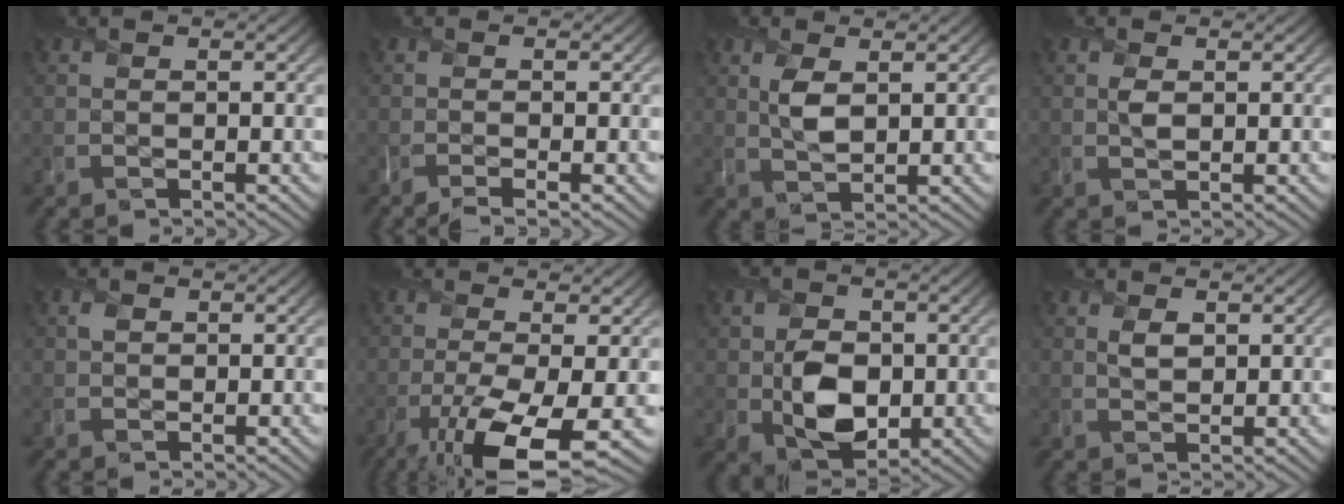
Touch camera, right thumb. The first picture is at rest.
{"total": 1.6, "force": [-1.2, 0.2, 1.0], "torque": [-0.015, -0.004, -0.033]}
{"total": 3.4, "force": [1.1, 1.7, 2.7], "torque": [-0.063, -0.003, 0.025]}
{"total": 1.4, "force": [0.4, 0.8, 1.1], "torque": [-0.025, -0.003, 0.008]}
{"total": 1.0, "force": [0.4, 0.8, 0.3], "torque": [-0.004, 0.001, 0.004]}
{"total": 10.3, "force": [-5.0, 2.5, 8.6], "torque": [-0.159, -0.021, -0.083]}
{"total": 6.8, "force": [-0.8, 5.1, 4.5], "torque": [-0.091, -0.013, -0.015]}
{"total": 2.0, "force": [0.9, 1.1, 1.4], "torque": [-0.033, -0.003, 0.018]}